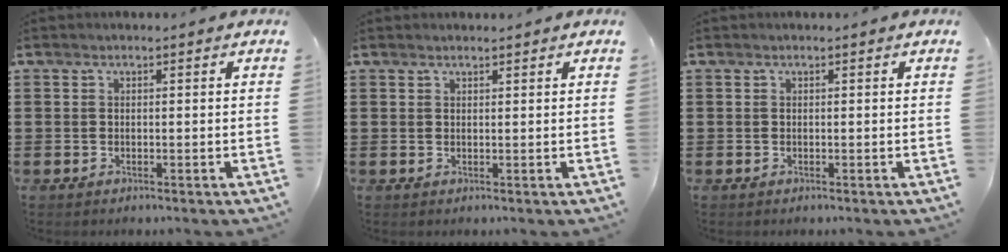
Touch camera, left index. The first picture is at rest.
{"total": 0.8, "force": [0.8, 0.1, 0.1], "torque": [-0.004, 0.000, 0.015]}
{"total": 0.0}